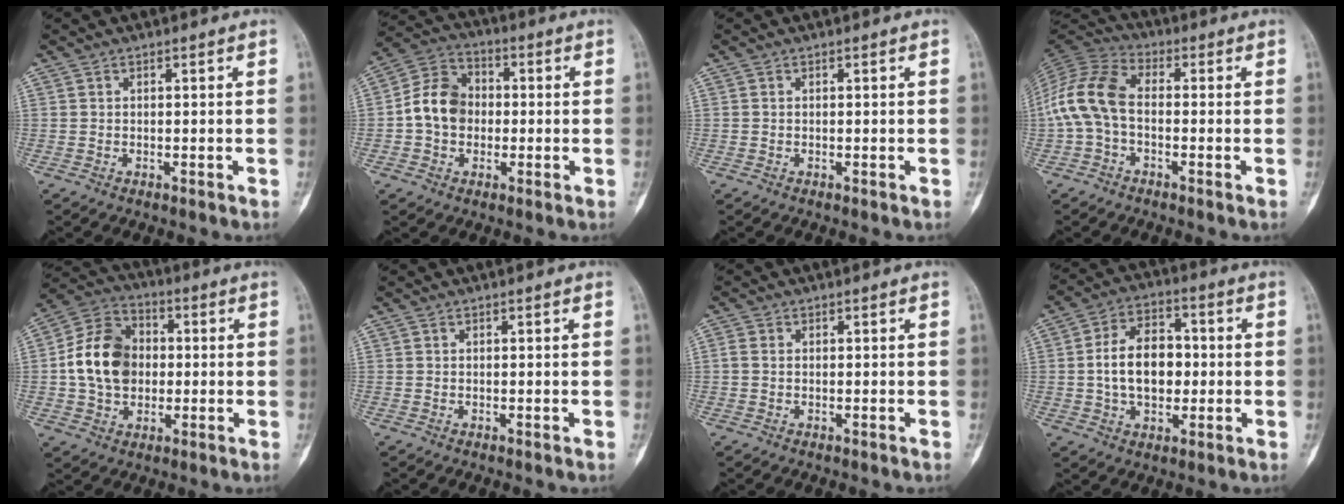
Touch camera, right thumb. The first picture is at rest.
{"total": 10.0, "force": [-0.7, 8.1, 5.8], "torque": [-0.086, 0.032, -0.026]}
{"total": 0.0}
{"total": 10.8, "force": [-1.2, 6.6, 8.5], "torque": [-0.175, 0.033, -0.036]}
{"total": 13.9, "force": [-0.1, 10.7, 8.8], "torque": [-0.132, 0.025, -0.008]}
{"total": 0.0}
{"total": 1.4, "force": [-0.1, 1.0, 0.9], "torque": [-0.018, 0.002, -0.005]}
{"total": 12.1, "force": [-0.4, 8.0, 9.0], "torque": [-0.130, 0.021, -0.011]}